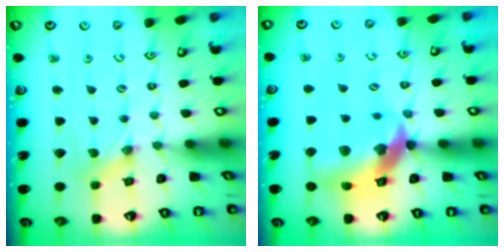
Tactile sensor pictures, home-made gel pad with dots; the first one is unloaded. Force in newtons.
{"total": 16.6, "press": 16.5, "slide": 2.2}